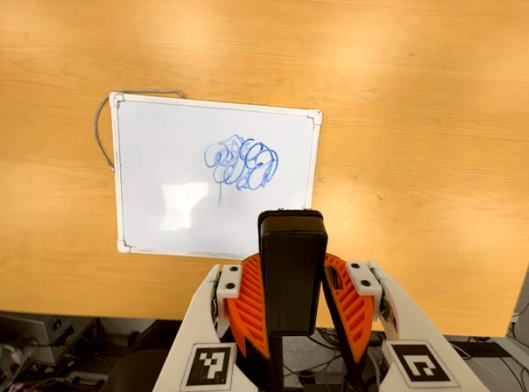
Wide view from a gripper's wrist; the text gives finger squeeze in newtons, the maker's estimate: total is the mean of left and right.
{"total": 7.1, "left": 5.9, "right": 8.3}